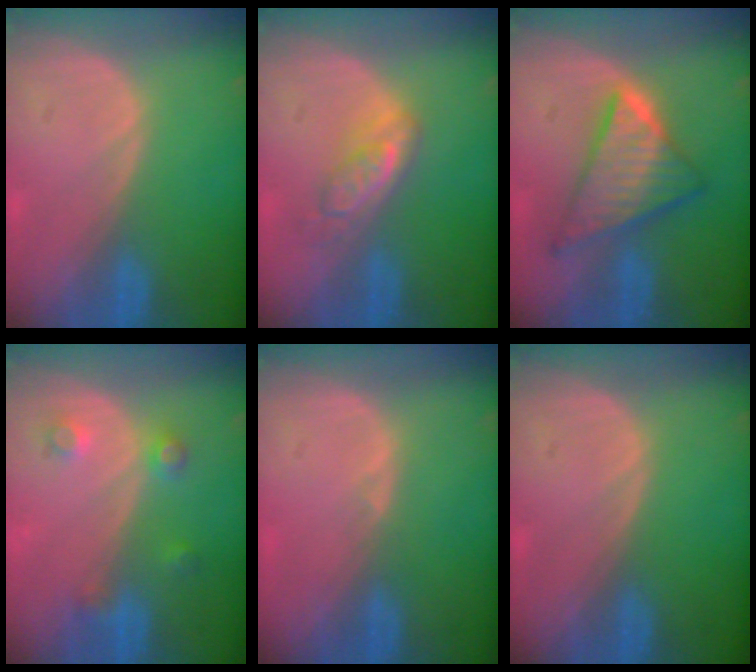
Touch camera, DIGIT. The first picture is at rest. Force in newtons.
{"total": 5.0, "press": 4.6, "slide": 2.0}
{"total": 8.8, "press": 8.7, "slide": 0.6}
{"total": 3.5, "press": 3.3, "slide": 1.1}
{"total": 0.6, "press": 0.5, "slide": 0.3}
{"total": 0.0}